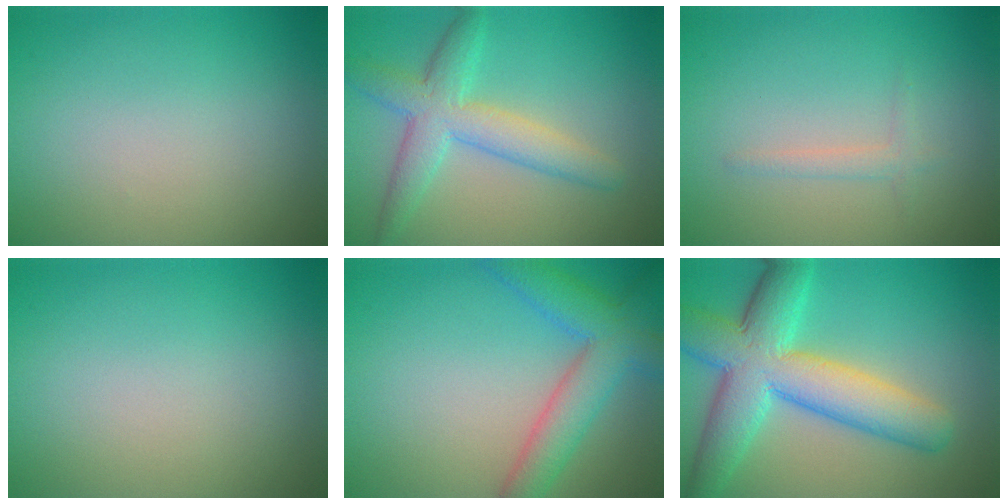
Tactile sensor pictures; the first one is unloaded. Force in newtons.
{"total": 4.7, "press": 4.7, "slide": 0.1}
{"total": 1.2, "press": 1.2, "slide": 0.0}
{"total": 0.0}
{"total": 5.5, "press": 5.5, "slide": 0.4}
{"total": 9.5, "press": 9.5, "slide": 0.4}